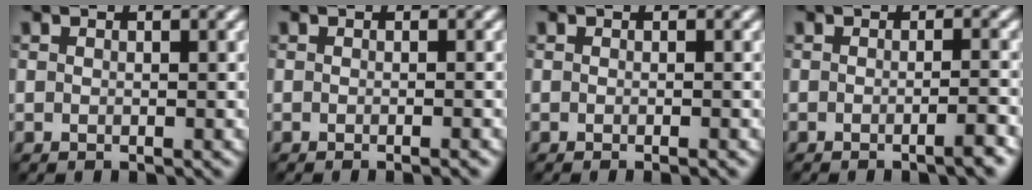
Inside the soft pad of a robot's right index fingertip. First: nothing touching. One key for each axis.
{"total": 1.6, "fx": -0.6, "fy": 0.7, "fz": 1.3, "tx": -0.001, "ty": 0.003, "tz": -0.015}
{"total": 1.6, "fx": -0.5, "fy": 0.6, "fz": 1.3, "tx": -0.004, "ty": 0.002, "tz": -0.015}
{"total": 2.8, "fx": -1.4, "fy": 0.7, "fz": 2.3, "tx": -0.009, "ty": 0.002, "tz": -0.023}